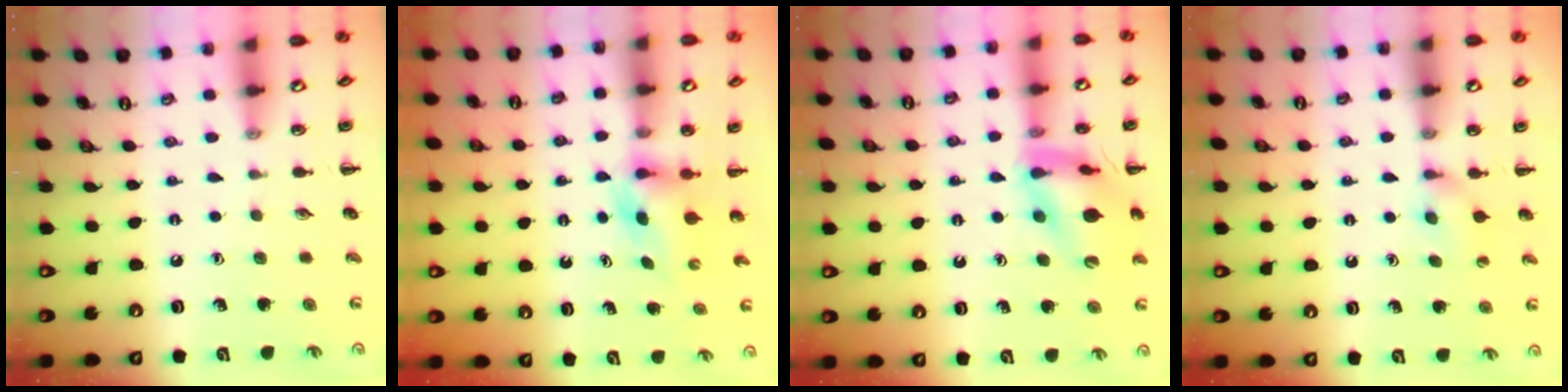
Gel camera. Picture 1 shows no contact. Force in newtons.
{"total": 3.5, "press": 3.4, "slide": 0.6}
{"total": 14.4, "press": 14.2, "slide": 2.0}
{"total": 5.5, "press": 5.3, "slide": 1.3}